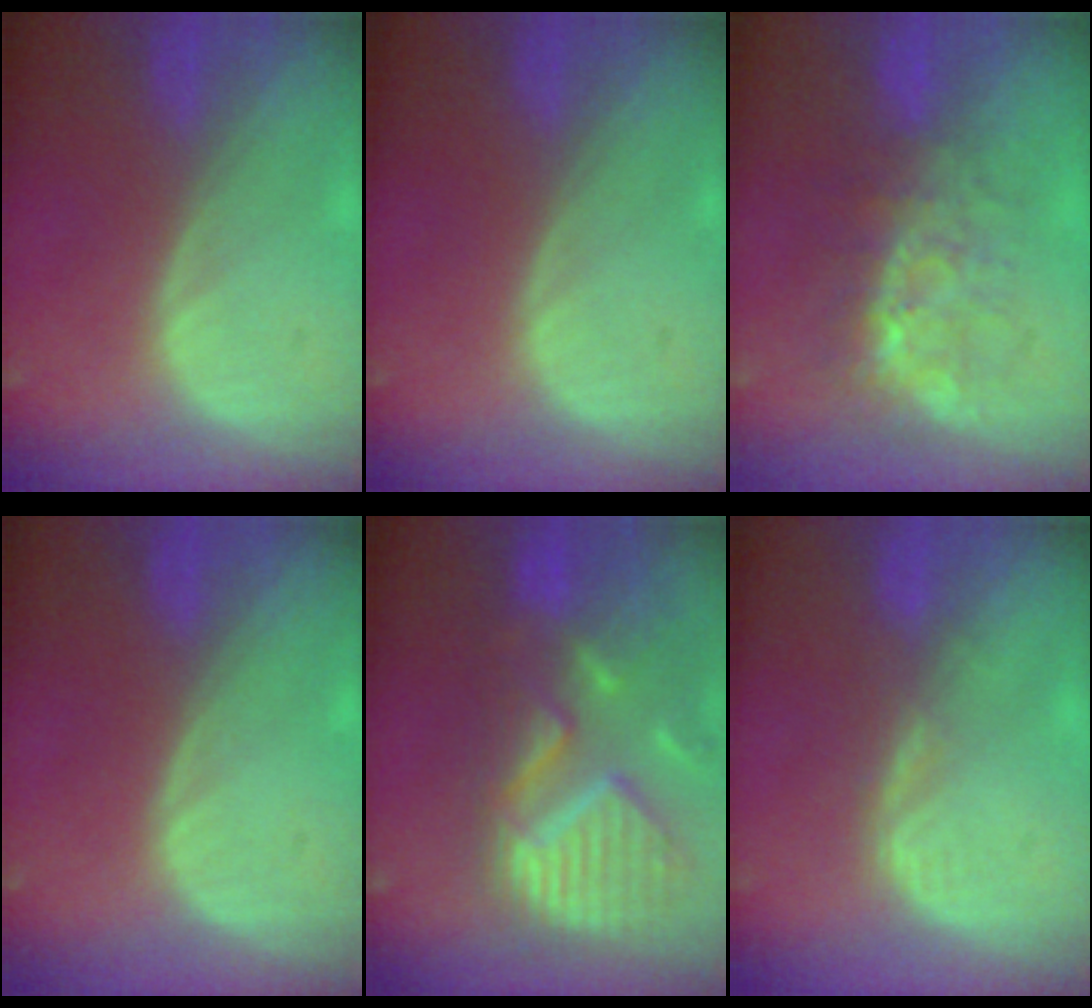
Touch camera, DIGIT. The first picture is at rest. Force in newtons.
{"total": 0.0}
{"total": 8.4, "press": 7.5, "slide": 3.7}
{"total": 0.0}
{"total": 13.2, "press": 11.2, "slide": 7.0}
{"total": 2.7, "press": 2.1, "slide": 1.7}